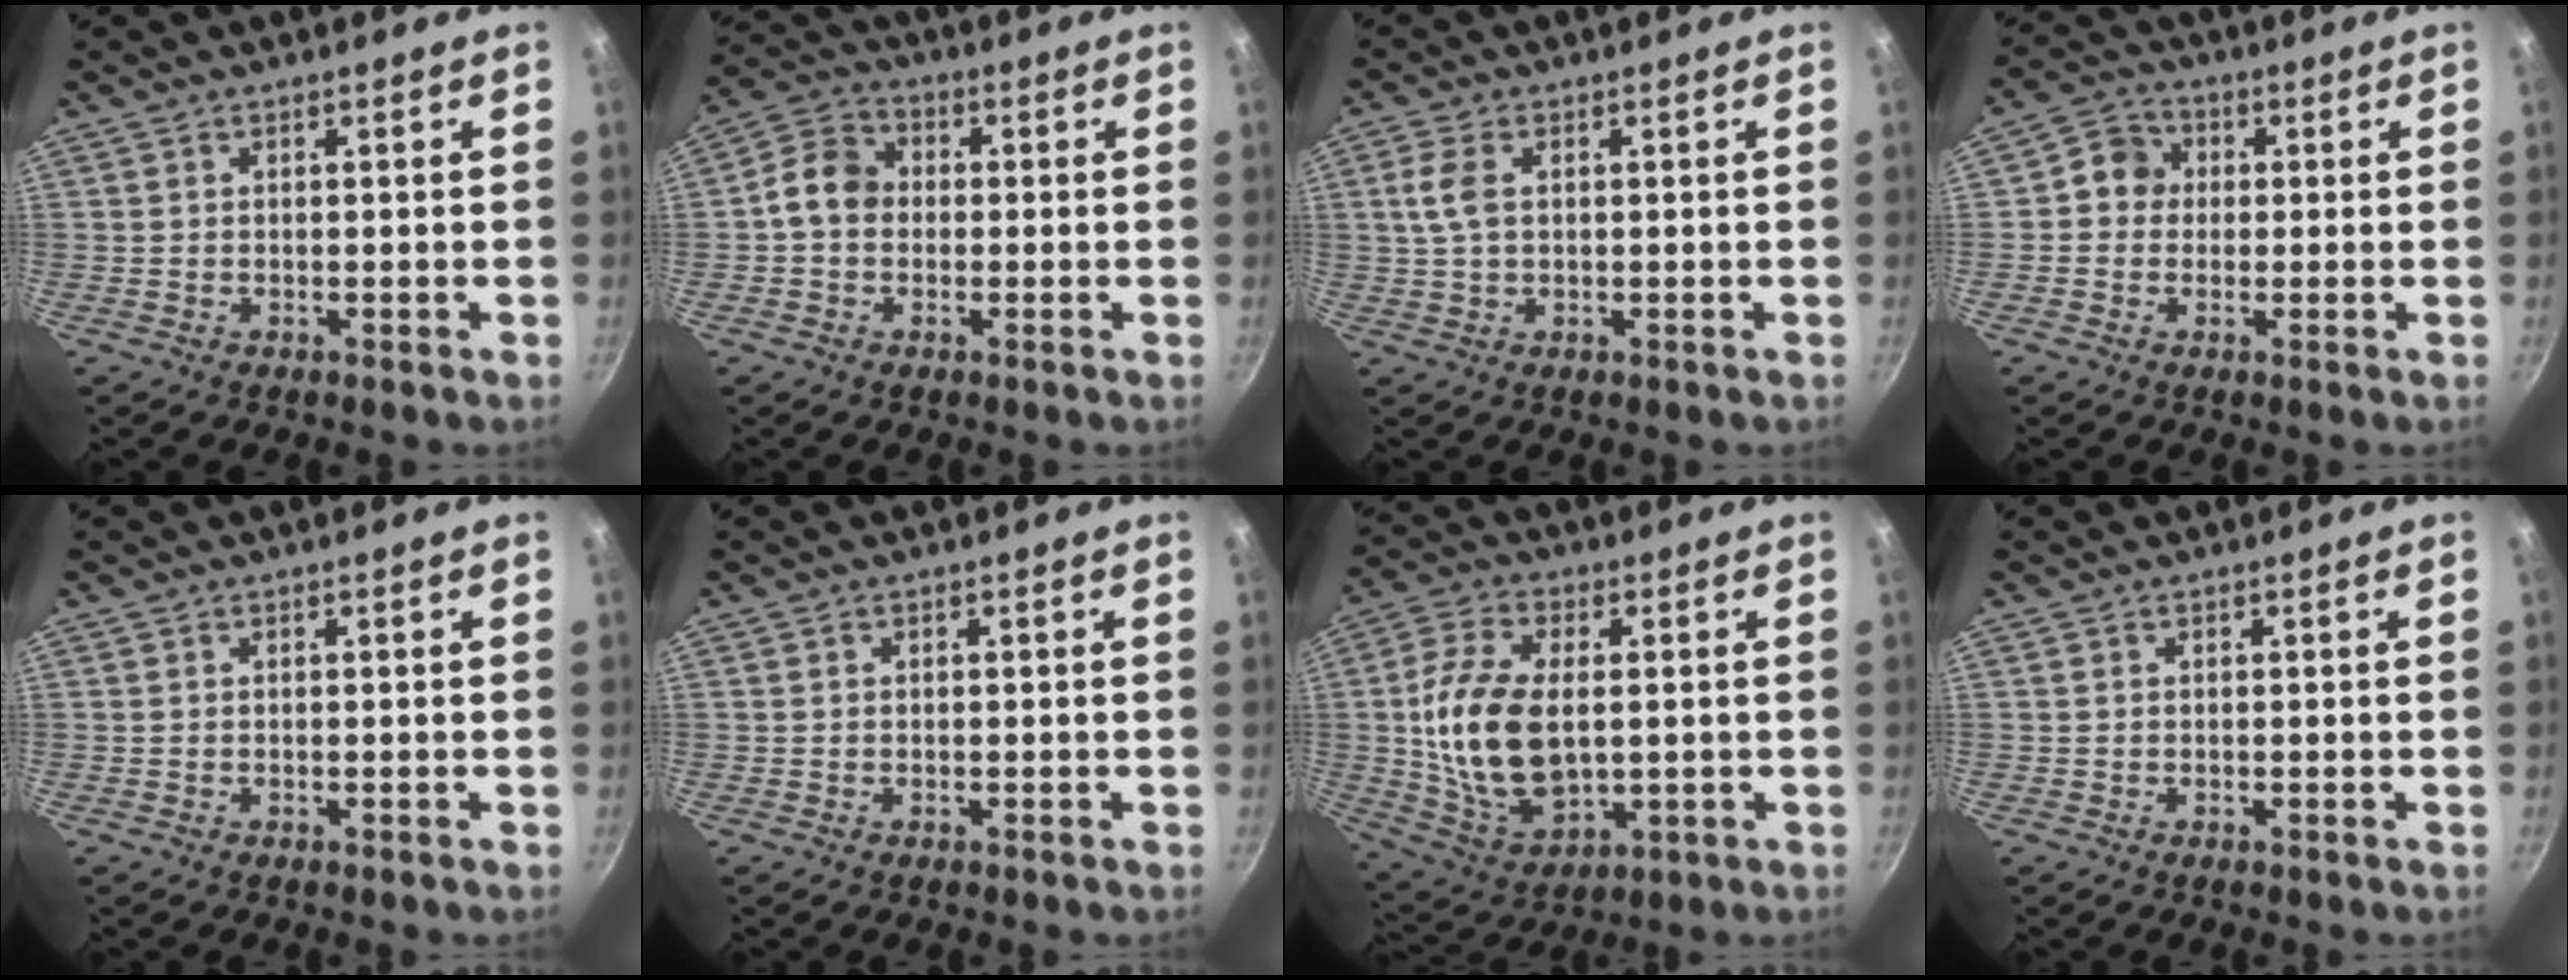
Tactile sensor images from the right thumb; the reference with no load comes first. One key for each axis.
{"total": 7.3, "fx": -0.4, "fy": 6.0, "fz": 4.1, "tx": -0.049, "ty": 0.021, "tz": -0.027}
{"total": 4.8, "fx": 1.1, "fy": 2.9, "fz": 3.6, "tx": -0.074, "ty": 0.004, "tz": 0.020}
{"total": 5.7, "fx": 0.4, "fy": 5.2, "fz": 2.1, "tx": -0.001, "ty": 0.011, "tz": -0.009}
{"total": 0.0}
{"total": 0.0}
{"total": 17.3, "fx": 0.8, "fy": 10.1, "fz": 14.1, "tx": -0.259, "ty": -0.003, "tz": 0.023}
{"total": 0.0}